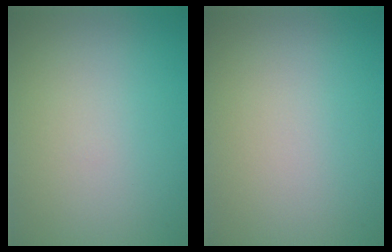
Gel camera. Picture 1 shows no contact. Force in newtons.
{"total": 0.0}